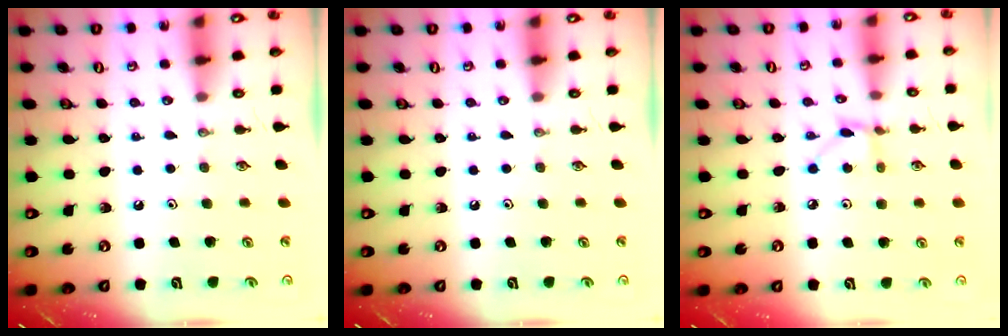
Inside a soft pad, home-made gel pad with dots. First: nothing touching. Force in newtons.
{"total": 0.0}
{"total": 3.7, "press": 3.7, "slide": 0.4}